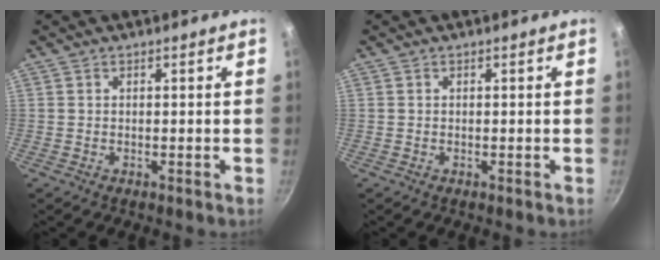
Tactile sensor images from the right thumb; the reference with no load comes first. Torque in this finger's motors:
{"motor_torque": [0.01, 0.00, 0.11, 0.07, 0.01]}